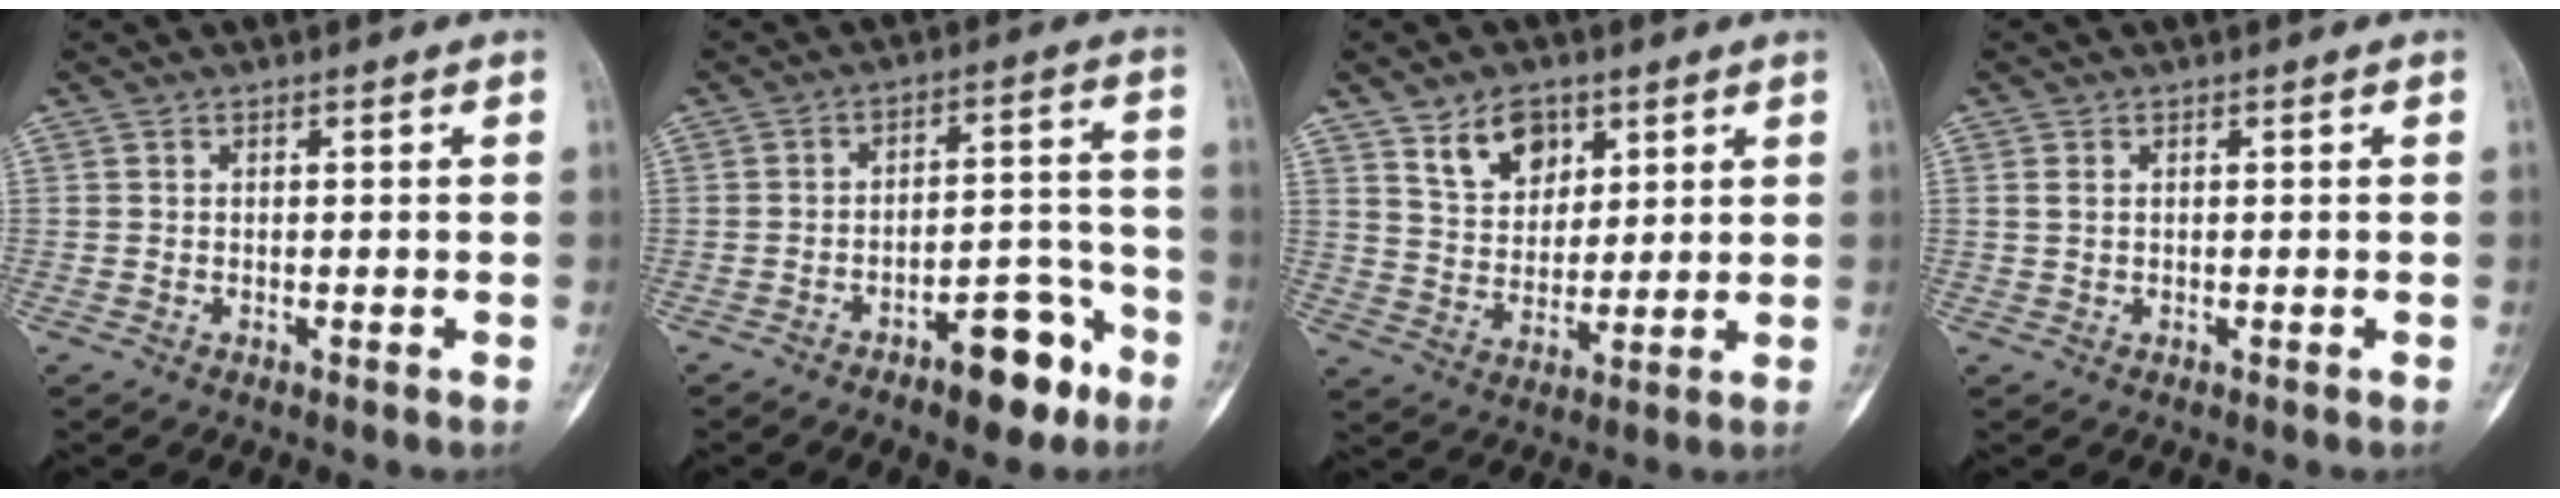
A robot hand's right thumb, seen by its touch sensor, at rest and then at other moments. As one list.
[{"total": 10.8, "force": [-6.4, 4.6, 7.3], "torque": [-0.080, 0.055, -0.089]}, {"total": 9.1, "force": [5.1, 6.0, 4.5], "torque": [-0.050, -0.032, 0.097]}, {"total": 1.3, "force": [0.3, 0.9, 0.9], "torque": [-0.018, 0.002, 0.007]}]